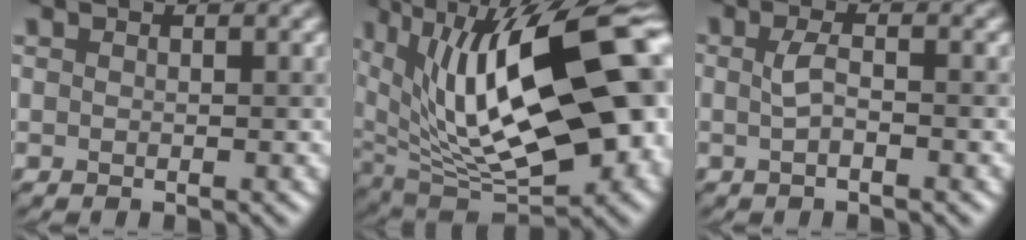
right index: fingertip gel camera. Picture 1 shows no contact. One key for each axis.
{"total": 19.8, "fx": 4.3, "fy": 9.3, "fz": 16.9, "tx": -0.269, "ty": 0.014, "tz": 0.083}
{"total": 1.9, "fx": -0.2, "fy": 0.5, "fz": 1.9, "tx": -0.037, "ty": 0.002, "tz": -0.006}